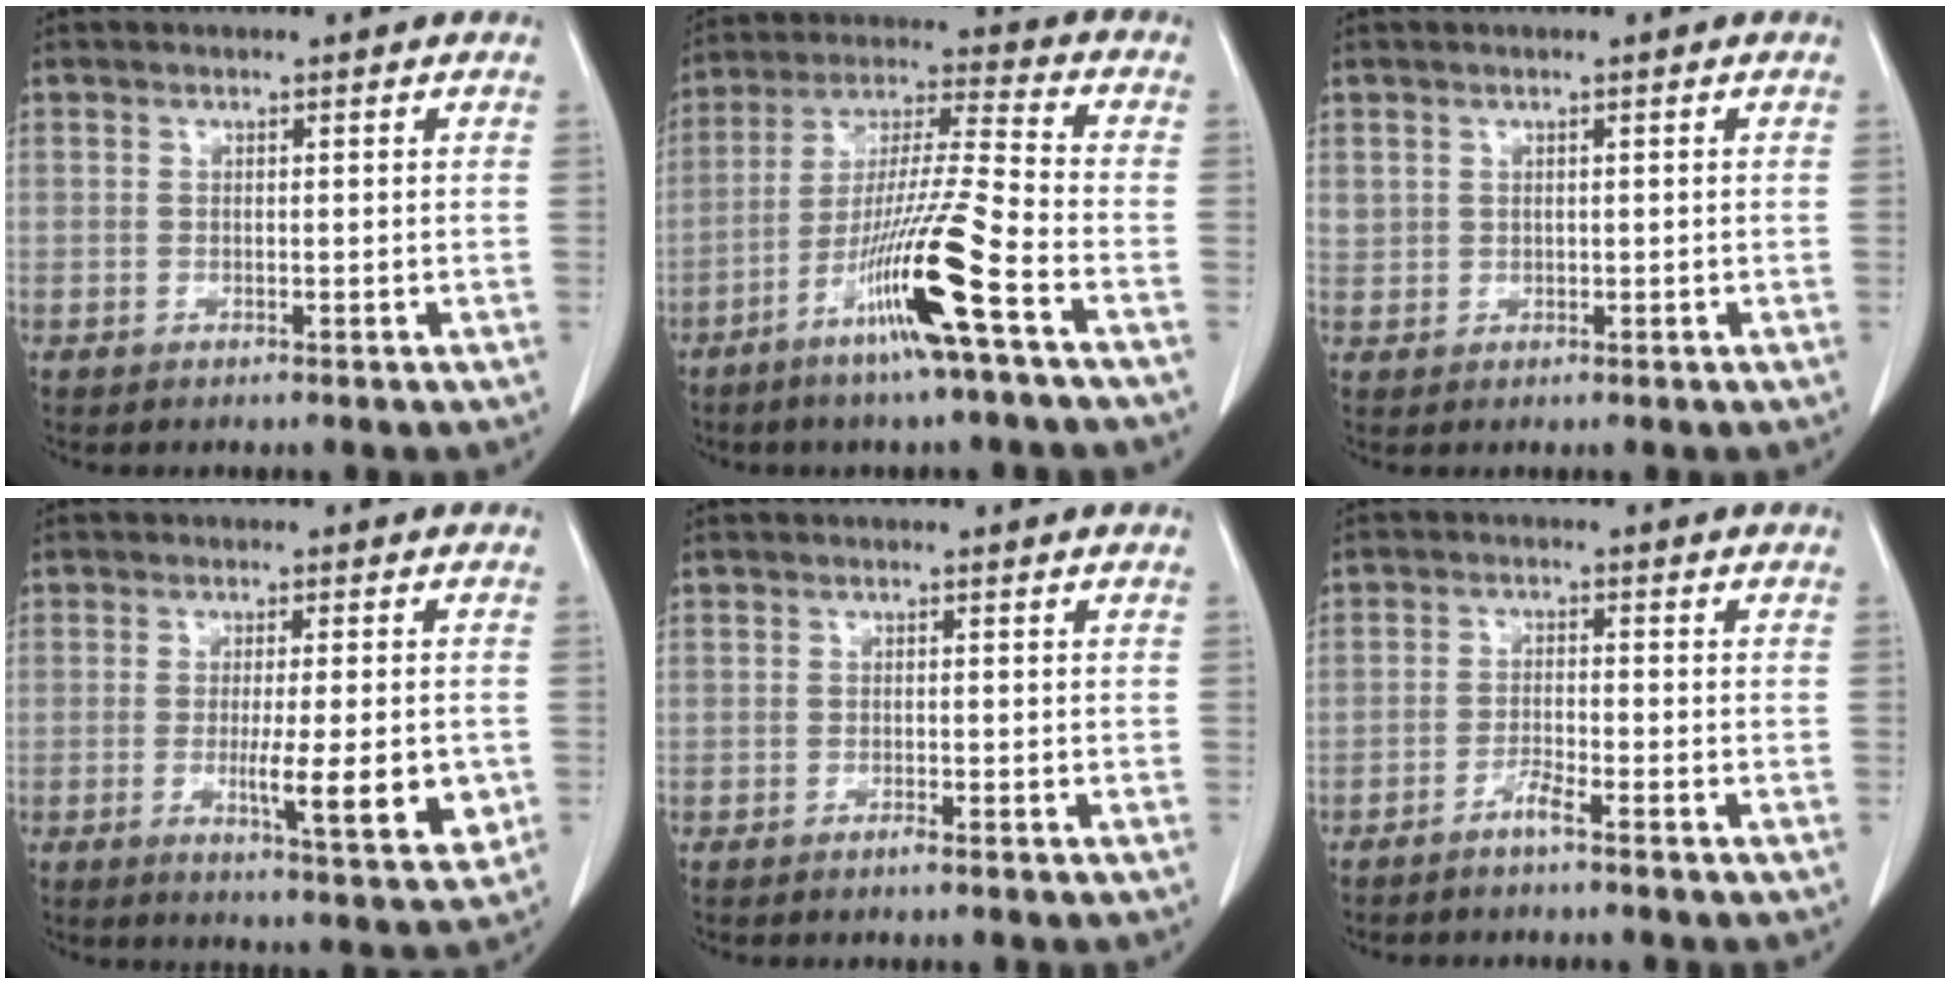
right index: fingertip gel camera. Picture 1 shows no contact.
{"total": 14.3, "force": [-7.1, -1.1, 12.3], "torque": [-0.238, -0.016, -0.133]}
{"total": 1.9, "force": [0.6, 1.8, 0.4], "torque": [0.000, 0.012, 0.017]}
{"total": 9.5, "force": [-2.0, 1.4, 9.2], "torque": [-0.128, -0.015, -0.025]}
{"total": 0.7, "force": [-0.6, -0.1, 0.3], "torque": [-0.006, 0.000, -0.010]}
{"total": 2.3, "force": [-2.0, -0.2, 1.2], "torque": [-0.026, -0.001, -0.041]}